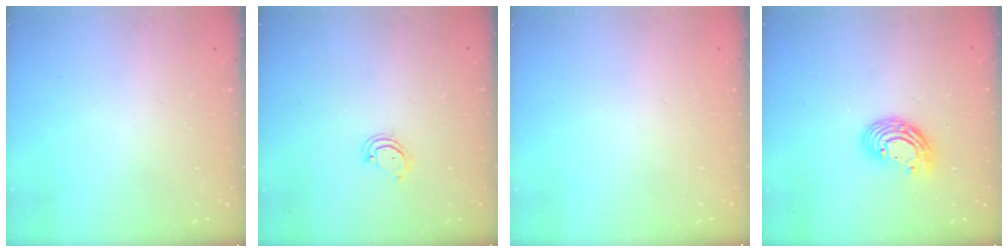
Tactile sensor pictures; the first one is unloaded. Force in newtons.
{"total": 3.7, "press": 3.7, "slide": 0.3}
{"total": 0.0}
{"total": 9.8, "press": 9.8, "slide": 0.6}